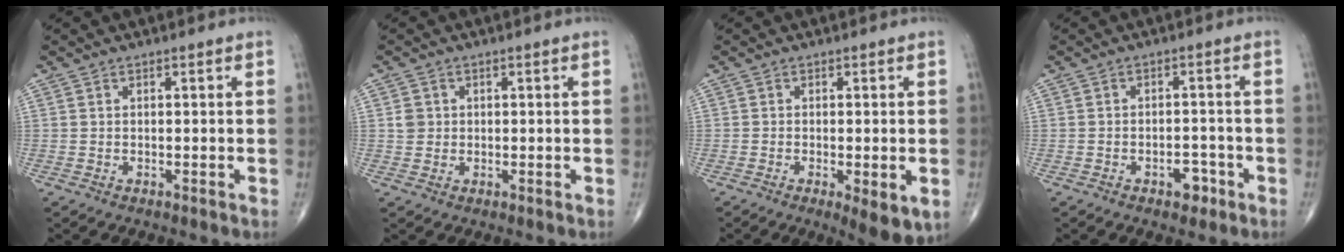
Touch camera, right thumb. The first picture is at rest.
{"total": 2.2, "force": [0.3, 2.1, 0.6], "torque": [0.000, 0.002, 0.006]}
{"total": 6.2, "force": [-1.8, 1.8, 5.6], "torque": [-0.084, -0.017, -0.025]}
{"total": 3.5, "force": [-1.9, 2.0, 2.1], "torque": [-0.013, 0.014, -0.026]}